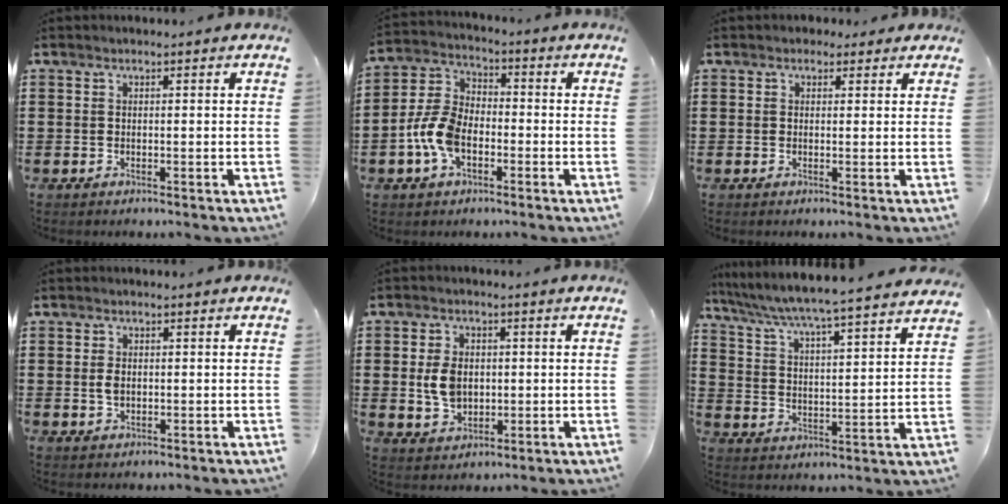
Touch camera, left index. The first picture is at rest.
{"total": 8.2, "force": [-2.9, 4.9, 5.9], "torque": [-0.156, 0.001, -0.063]}
{"total": 1.6, "force": [1.0, 1.1, 0.4], "torque": [-0.004, 0.004, 0.016]}
{"total": 2.0, "force": [0.1, 1.1, 1.7], "torque": [-0.042, 0.001, -0.002]}
{"total": 5.5, "force": [0.1, 3.9, 3.9], "torque": [-0.088, 0.004, -0.004]}
{"total": 4.9, "force": [4.6, -0.8, 1.5], "torque": [-0.053, -0.042, 0.069]}